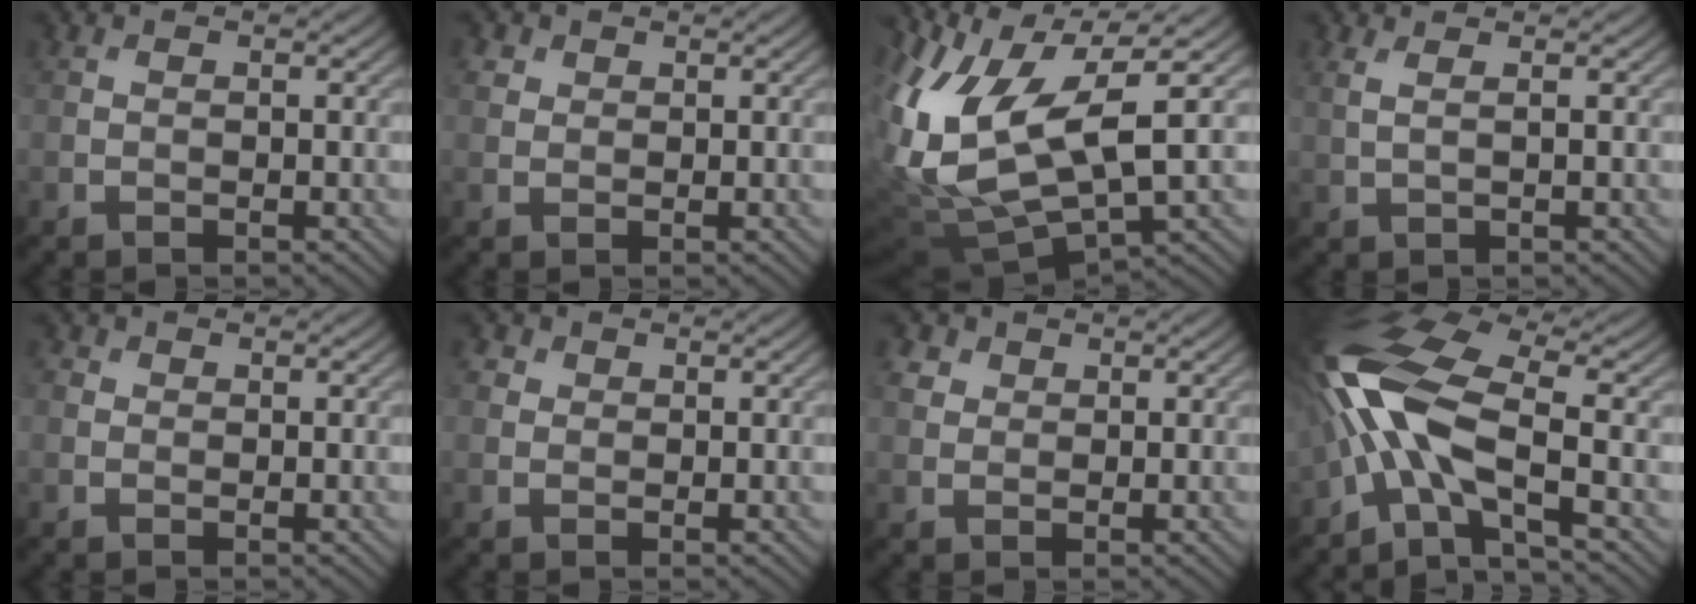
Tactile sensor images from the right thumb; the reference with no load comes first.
{"total": 1.5, "force": [0.9, 1.2, 0.4], "torque": [-0.010, -0.001, 0.014]}
{"total": 15.9, "force": [1.1, 6.8, 14.3], "torque": [-0.334, -0.019, 0.041]}
{"total": 1.8, "force": [1.0, 0.4, 1.4], "torque": [-0.027, -0.001, 0.016]}
{"total": 1.0, "force": [0.3, 0.9, 0.3], "torque": [-0.004, -0.001, 0.000]}
{"total": 1.8, "force": [0.8, 1.5, 0.6], "torque": [-0.016, 0.001, 0.005]}
{"total": 2.6, "force": [1.4, 2.0, 0.9], "torque": [-0.028, -0.002, 0.028]}
{"total": 12.6, "force": [-2.1, 4.4, 11.6], "torque": [-0.270, 0.005, -0.057]}